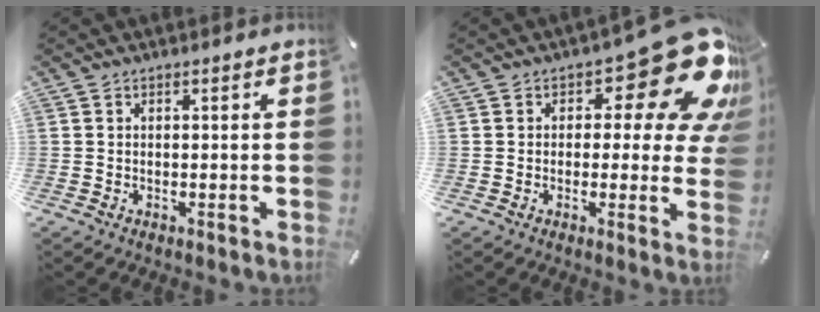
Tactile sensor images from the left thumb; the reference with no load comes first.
{"total": 18.0, "force": [9.0, 8.1, 13.2], "torque": [-0.156, -0.069, 0.147]}